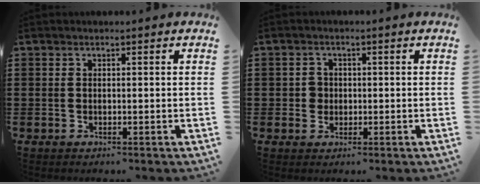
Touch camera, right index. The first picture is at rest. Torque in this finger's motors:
{"motor_torque": [0.11, 0.05, 0.00, 0.00]}